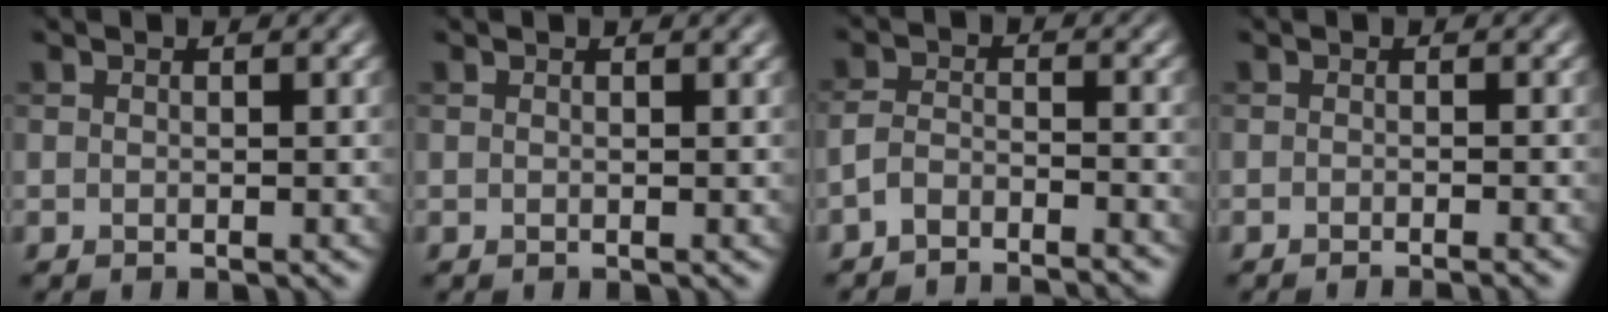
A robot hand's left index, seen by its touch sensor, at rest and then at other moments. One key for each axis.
{"total": 0.9, "fx": 0.7, "fy": 0.2, "fz": 0.4, "tx": 0.003, "ty": 0.007, "tz": 0.010}
{"total": 4.1, "fx": -3.9, "fy": 0.7, "fz": 1.2, "tx": -0.022, "ty": -0.001, "tz": -0.073}
{"total": 1.7, "fx": -1.2, "fy": 0.3, "fz": 1.1, "tx": -0.006, "ty": -0.001, "tz": -0.022}